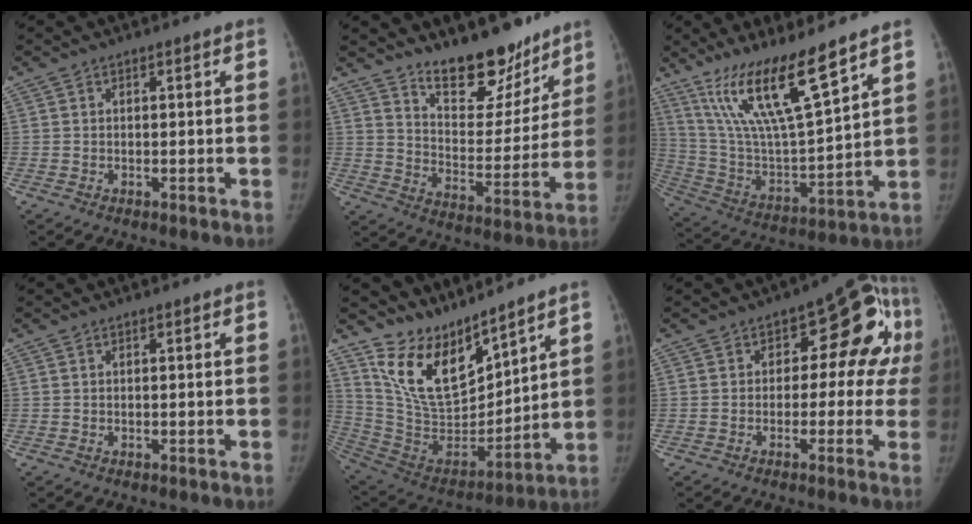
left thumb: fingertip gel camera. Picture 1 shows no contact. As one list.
[{"total": 17.2, "force": [13.6, 7.0, 7.7], "torque": [-0.052, -0.106, 0.214]}, {"total": 18.6, "force": [12.8, 2.9, 13.1], "torque": [-0.225, -0.069, 0.250]}, {"total": 0.0}, {"total": 15.9, "force": [12.8, 5.9, 7.3], "torque": [-0.091, -0.091, 0.262]}, {"total": 13.0, "force": [1.4, 8.1, 10.0], "torque": [-0.058, 0.033, 0.005]}]